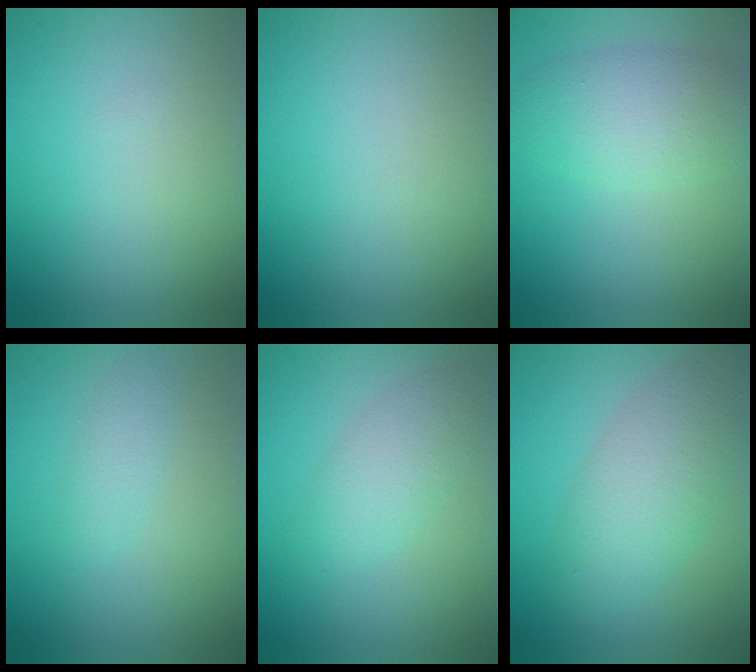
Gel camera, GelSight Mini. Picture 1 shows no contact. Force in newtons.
{"total": 0.0}
{"total": 4.4, "press": 4.4, "slide": 0.1}
{"total": 1.4, "press": 1.4, "slide": 0.0}
{"total": 2.7, "press": 2.7, "slide": 0.0}
{"total": 5.0, "press": 5.0, "slide": 0.2}